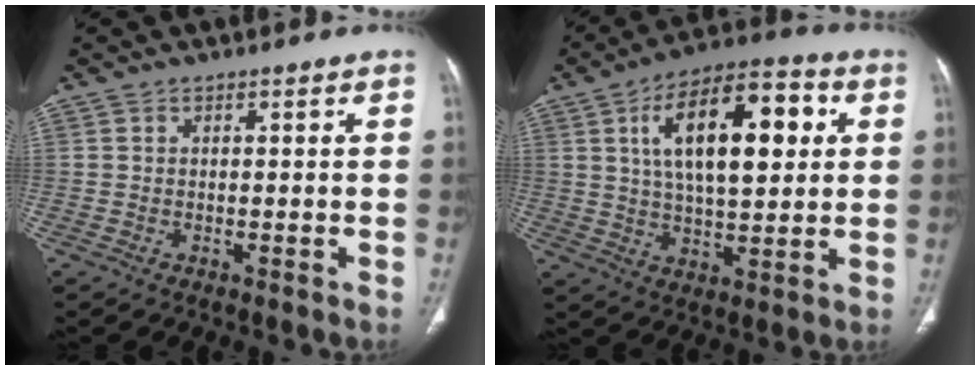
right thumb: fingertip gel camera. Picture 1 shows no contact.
{"total": 18.9, "force": [5.1, 8.5, 16.1], "torque": [-0.238, 0.007, 0.080]}